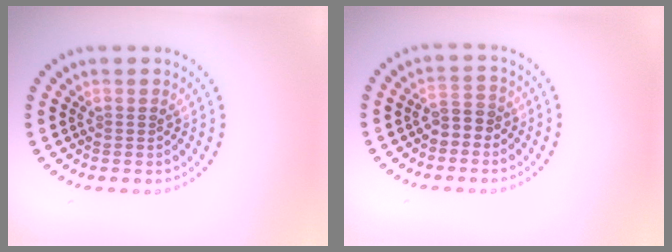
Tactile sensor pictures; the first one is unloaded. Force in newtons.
{"total": 1.9, "press": 1.6, "slide": 1.0}